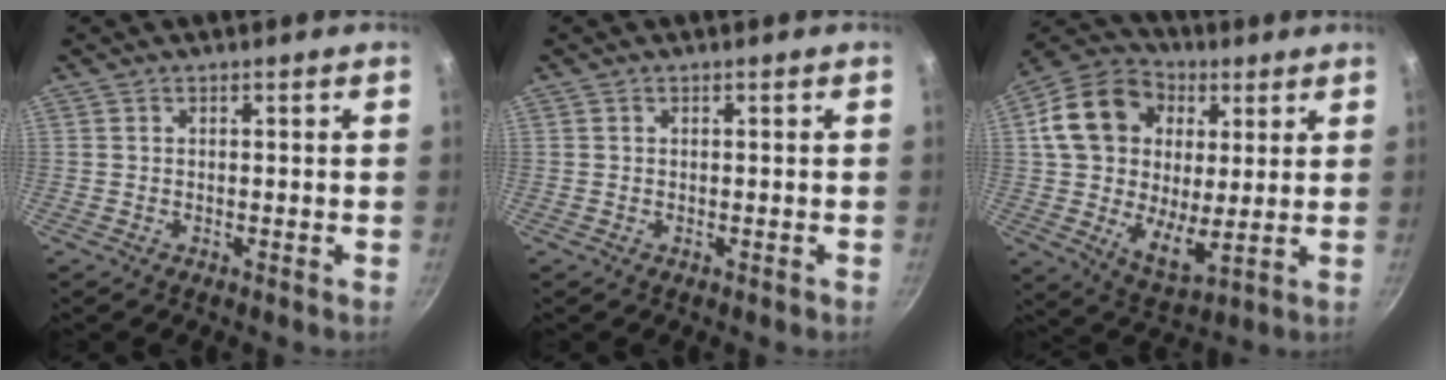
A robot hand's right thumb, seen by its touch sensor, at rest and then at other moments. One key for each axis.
{"total": 0.0}
{"total": 19.8, "fx": 5.4, "fy": 13.9, "fz": 13.0, "tx": -0.213, "ty": -0.010, "tz": 0.083}